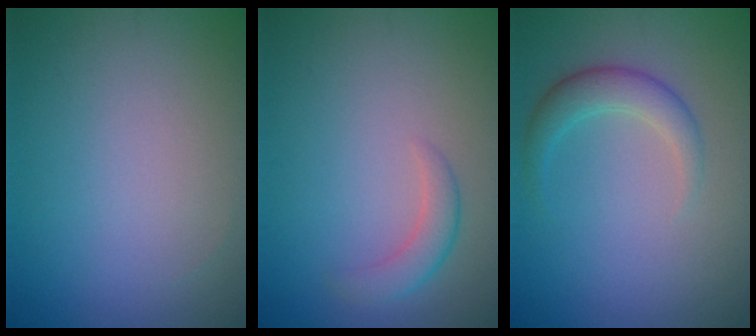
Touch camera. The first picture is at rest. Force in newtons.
{"total": 2.0, "press": 2.0, "slide": 0.2}
{"total": 2.5, "press": 2.5, "slide": 0.1}